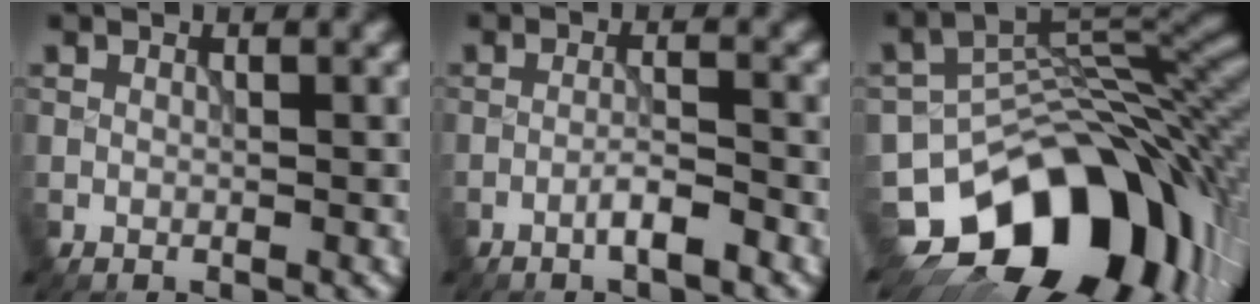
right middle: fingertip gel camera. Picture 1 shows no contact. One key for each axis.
{"total": 2.3, "fx": -1.4, "fy": 0.3, "fz": 1.8, "tx": -0.029, "ty": 0.008, "tz": -0.028}
{"total": 15.1, "fx": -6.8, "fy": 10.0, "fz": 9.0, "tx": -0.126, "ty": -0.011, "tz": -0.111}